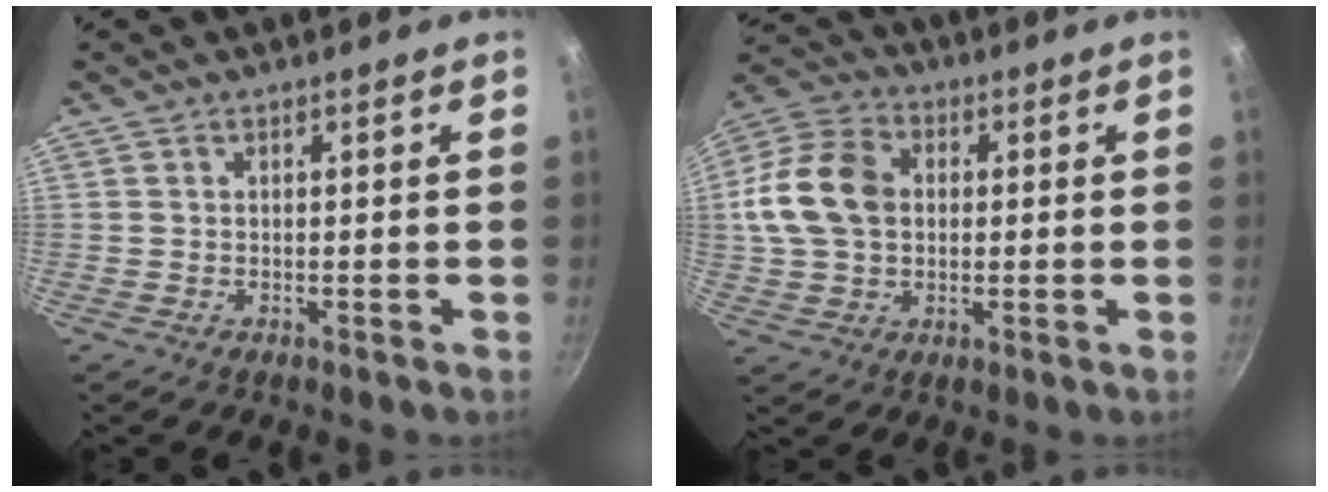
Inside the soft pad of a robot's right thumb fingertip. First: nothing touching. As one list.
[{"total": 14.2, "force": [1.3, 10.6, 9.4], "torque": [-0.160, 0.021, 0.013]}]